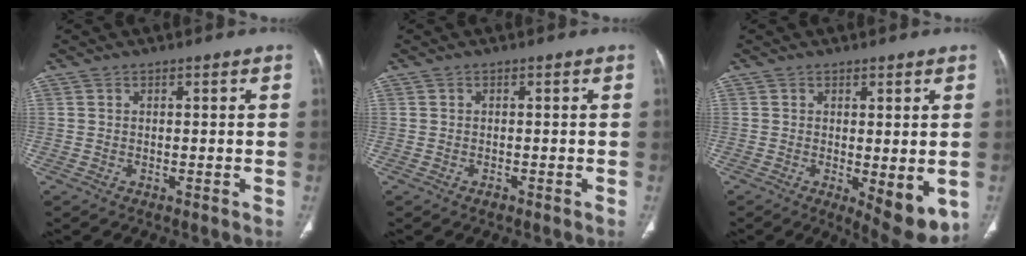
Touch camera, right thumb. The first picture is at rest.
{"total": 0.8, "force": [-0.5, 0.5, 0.3], "torque": [-0.005, 0.001, -0.008]}
{"total": 7.9, "force": [-1.5, 3.0, 7.2], "torque": [-0.093, -0.023, -0.013]}